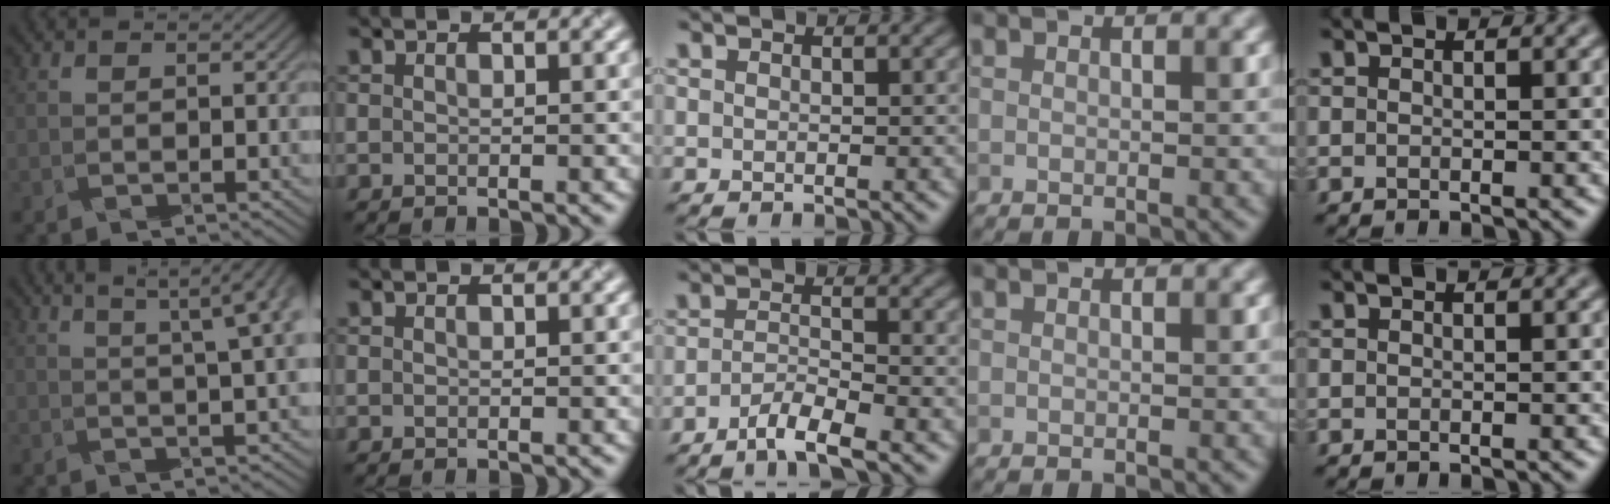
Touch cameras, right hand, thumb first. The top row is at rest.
{"thumb": {"total": 6.3, "force": [3.3, 0.5, 5.4], "torque": [-0.067, 0.026, 0.044]}, "middle": {"total": 3.2, "force": [-2.2, 0.5, 2.3], "torque": [-0.040, 0.000, -0.049]}}